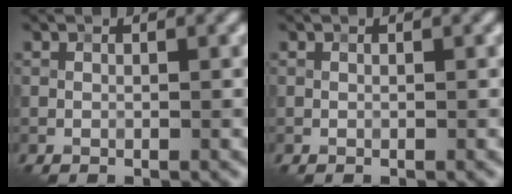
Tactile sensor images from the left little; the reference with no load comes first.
{"total": 0.0}